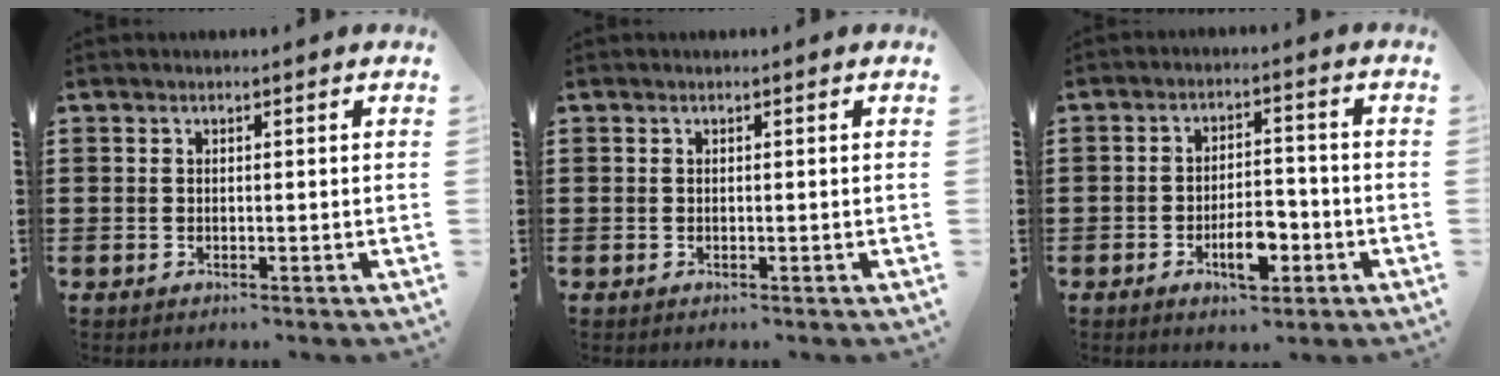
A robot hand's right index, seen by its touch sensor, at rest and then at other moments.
{"total": 0.0}
{"total": 6.1, "force": [-2.7, 2.6, 4.8], "torque": [-0.083, 0.009, -0.049]}